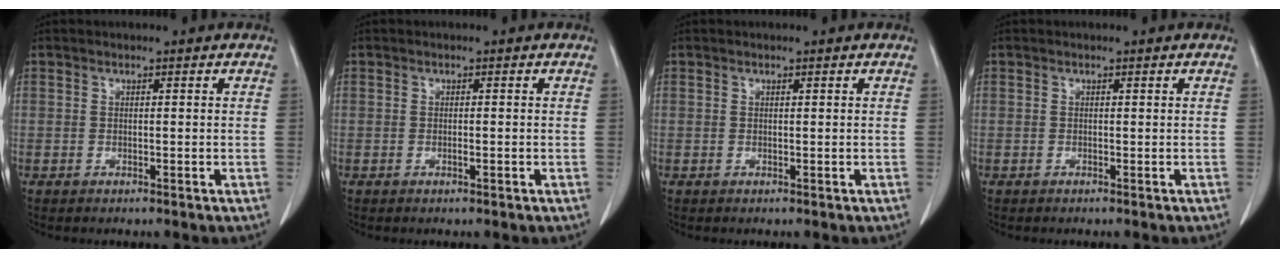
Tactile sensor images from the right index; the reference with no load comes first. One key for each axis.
{"total": 0.8, "fx": -0.2, "fy": 0.1, "fz": 0.8, "tx": -0.014, "ty": 0.000, "tz": -0.002}
{"total": 0.0}
{"total": 0.0}